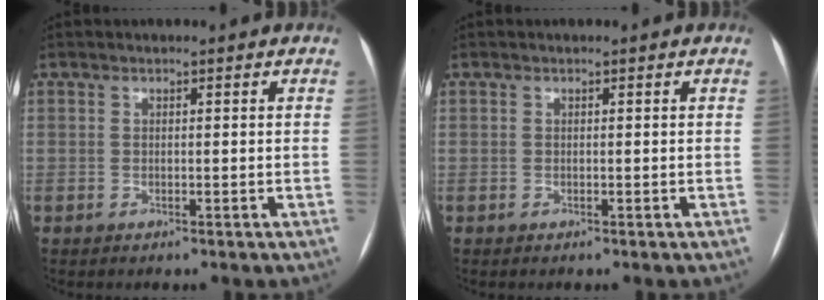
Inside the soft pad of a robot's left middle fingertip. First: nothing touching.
{"total": 0.0}